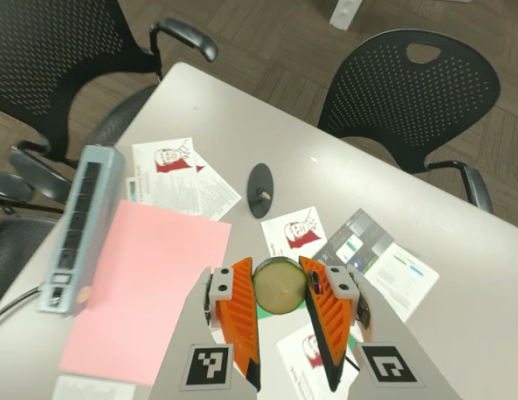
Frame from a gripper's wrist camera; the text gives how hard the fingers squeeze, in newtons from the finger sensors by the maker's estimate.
{"total": 12.1, "left": 11.8, "right": 12.3}